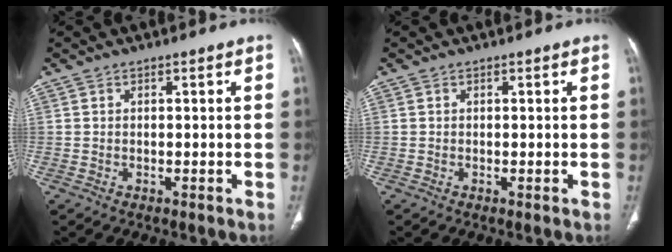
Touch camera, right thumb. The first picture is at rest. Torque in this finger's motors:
{"motor_torque": [0.75, 0.49, 0.16, -0.64, 0.03]}